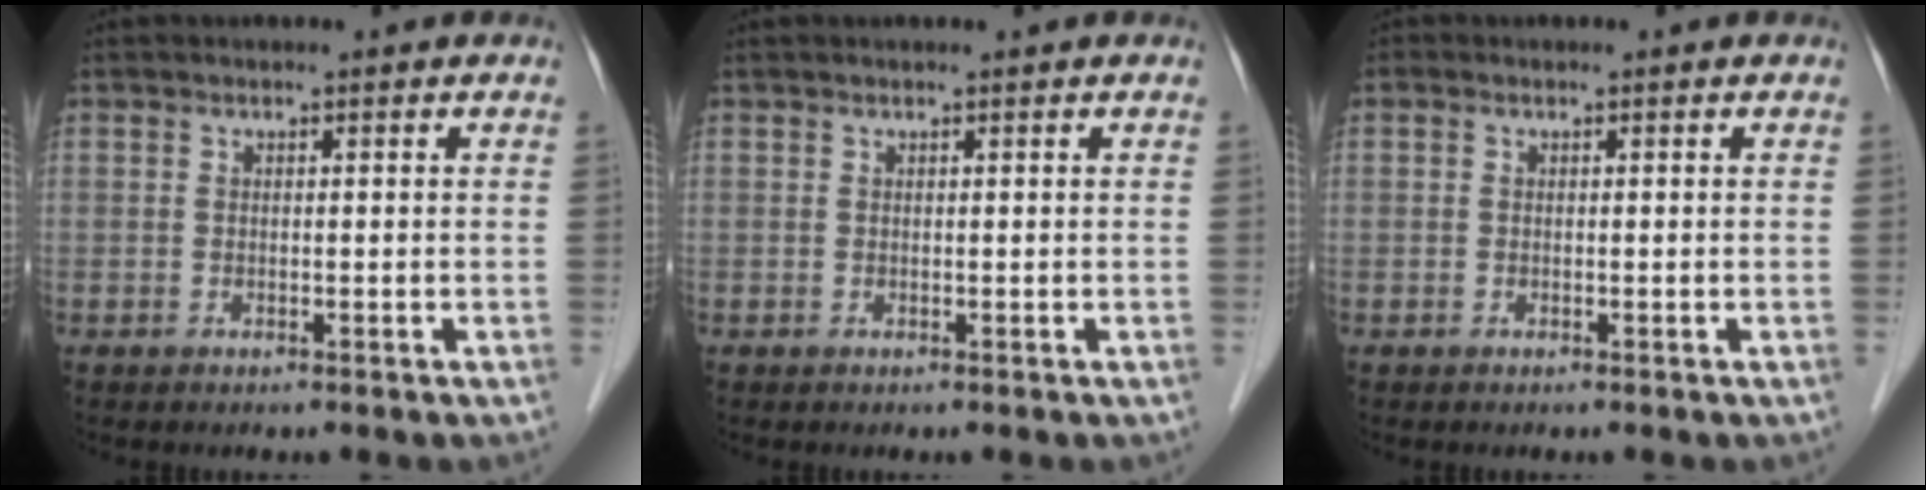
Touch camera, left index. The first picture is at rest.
{"total": 2.1, "force": [1.7, 0.1, 1.2], "torque": [-0.016, 0.032, 0.029]}
{"total": 0.0}